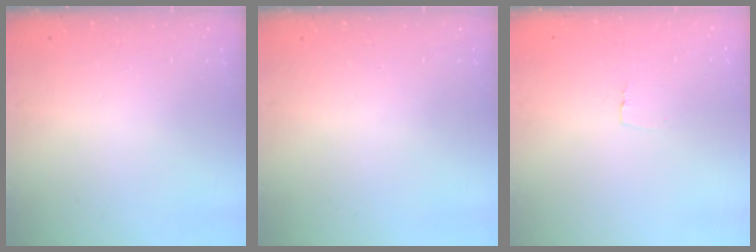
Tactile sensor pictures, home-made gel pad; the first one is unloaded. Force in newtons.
{"total": 0.0}
{"total": 2.3, "press": 2.3, "slide": 0.1}